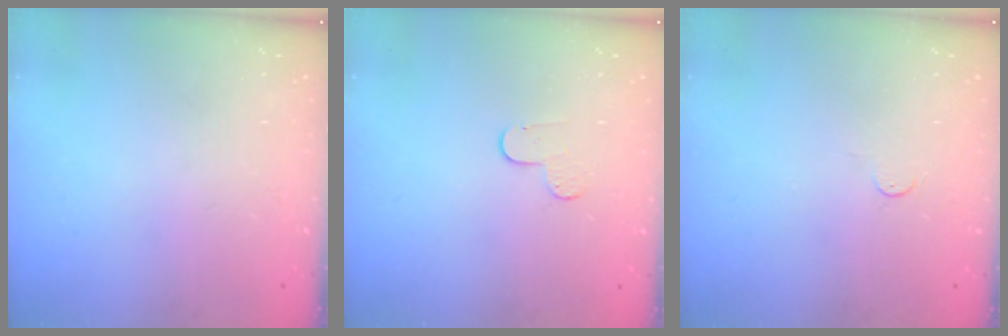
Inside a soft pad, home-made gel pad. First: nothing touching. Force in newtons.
{"total": 5.5, "press": 5.5, "slide": 0.6}
{"total": 3.4, "press": 3.4, "slide": 0.4}